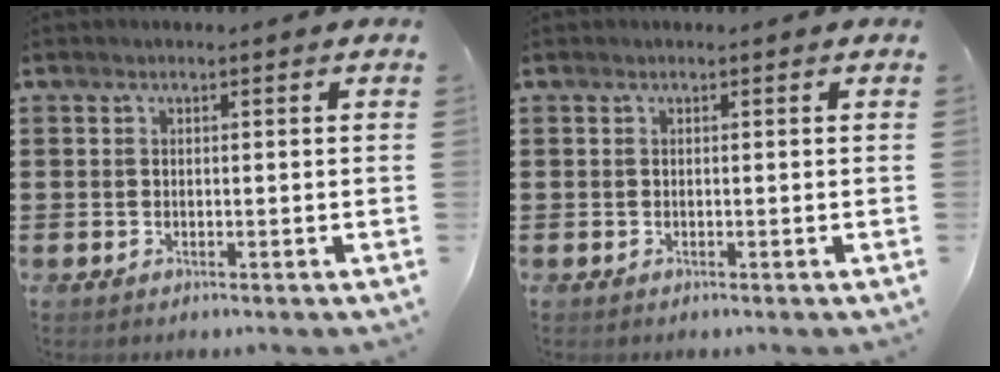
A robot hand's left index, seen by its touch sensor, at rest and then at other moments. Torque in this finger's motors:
{"motor_torque": [0.00, 0.00, 0.00, 0.00]}